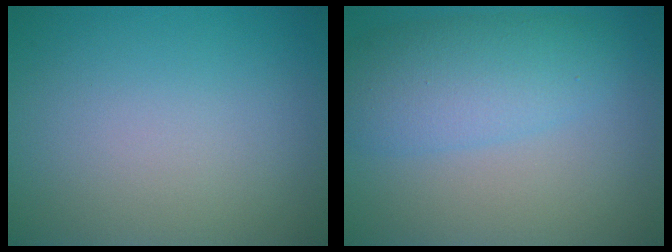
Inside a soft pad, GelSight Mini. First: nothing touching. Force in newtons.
{"total": 6.9, "press": 6.9, "slide": 0.2}